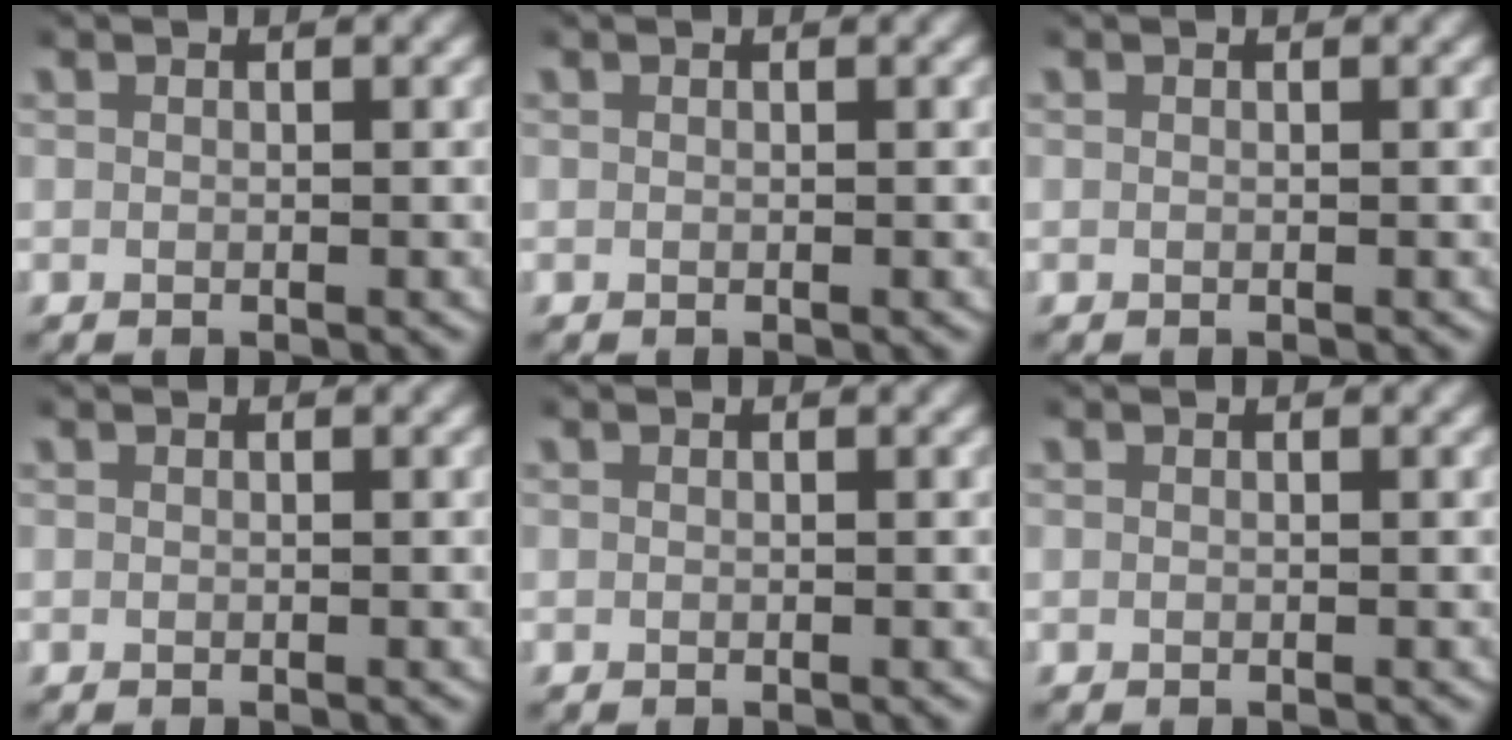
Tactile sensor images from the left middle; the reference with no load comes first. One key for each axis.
{"total": 0.0}
{"total": 0.0}
{"total": 0.0}
{"total": 0.0}
{"total": 0.0}